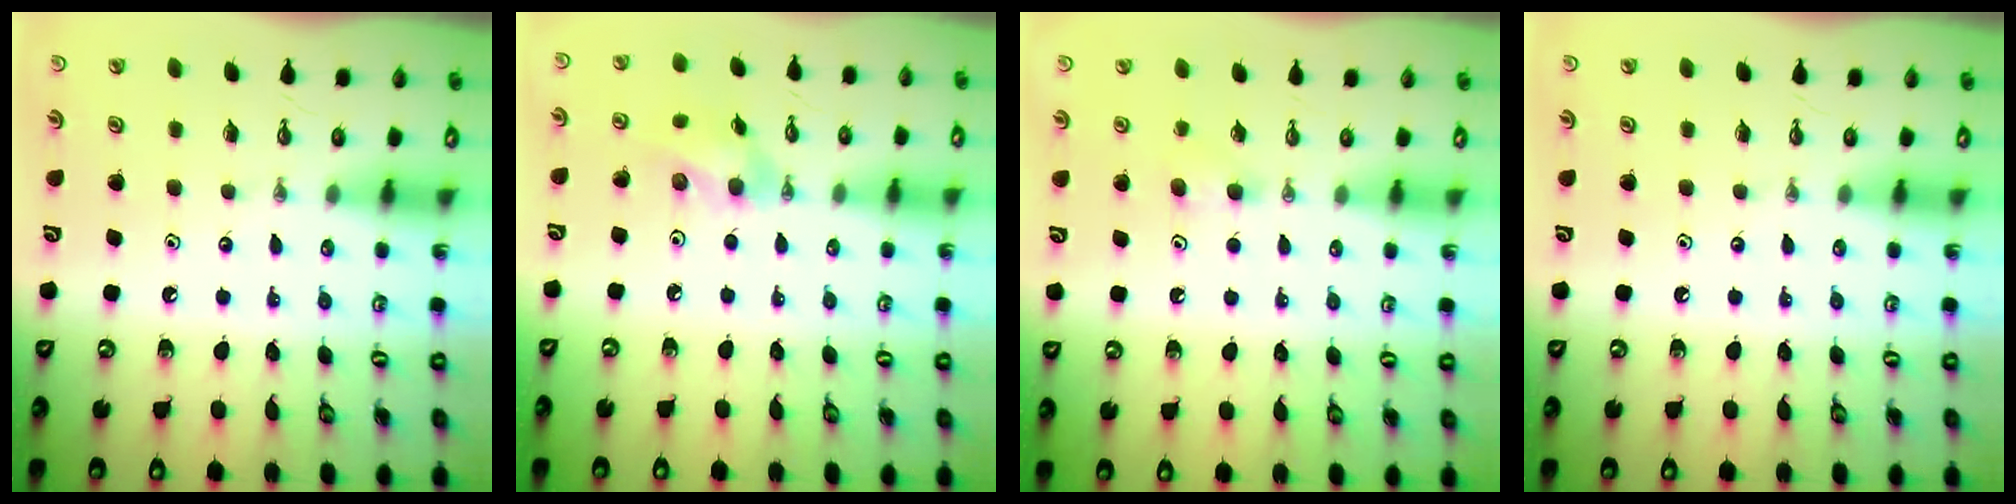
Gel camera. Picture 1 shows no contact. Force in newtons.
{"total": 9.9, "press": 9.6, "slide": 2.6}
{"total": 3.3, "press": 3.2, "slide": 0.9}
{"total": 0.0}